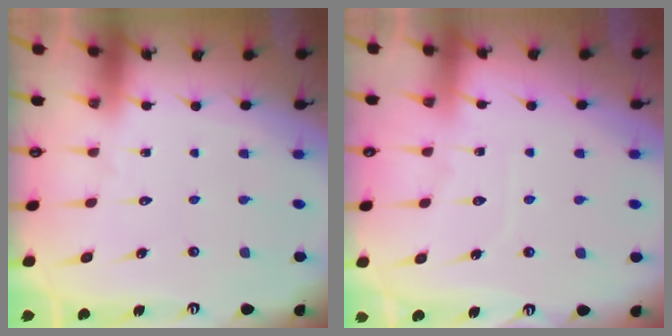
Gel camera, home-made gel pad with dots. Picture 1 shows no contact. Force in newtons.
{"total": 5.4, "press": 5.4, "slide": 0.6}